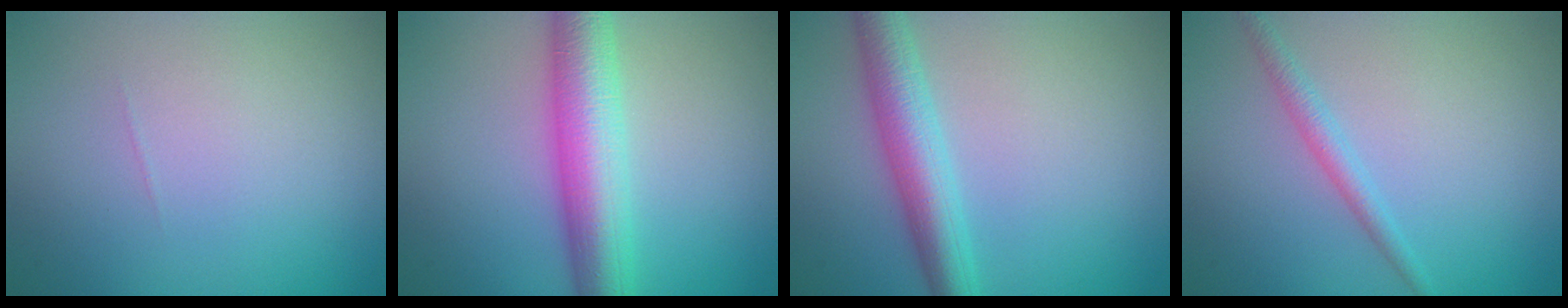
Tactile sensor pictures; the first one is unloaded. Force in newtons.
{"total": 7.5, "press": 7.5, "slide": 0.1}
{"total": 5.2, "press": 5.2, "slide": 0.0}
{"total": 1.7, "press": 1.7, "slide": 0.0}